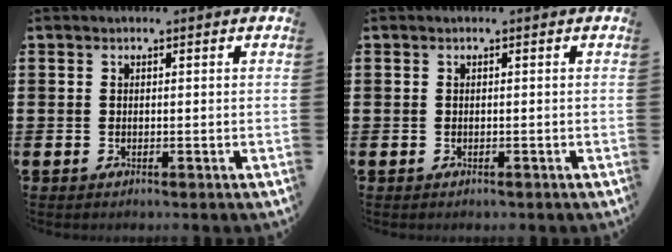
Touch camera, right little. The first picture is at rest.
{"total": 0.0}